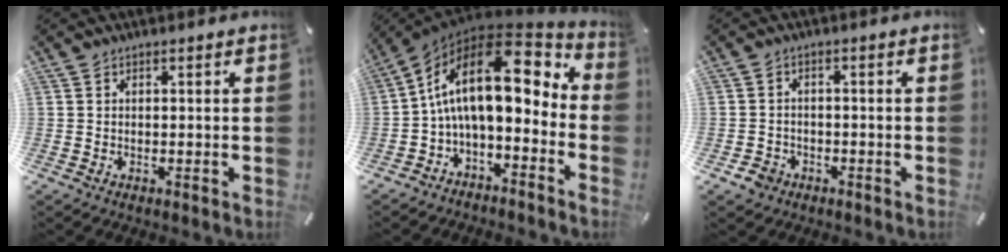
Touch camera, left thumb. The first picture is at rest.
{"total": 18.8, "force": [3.8, 8.9, 16.1], "torque": [-0.315, -0.032, 0.062]}
{"total": 3.5, "force": [-2.1, 2.7, 0.8], "torque": [-0.010, 0.013, -0.039]}